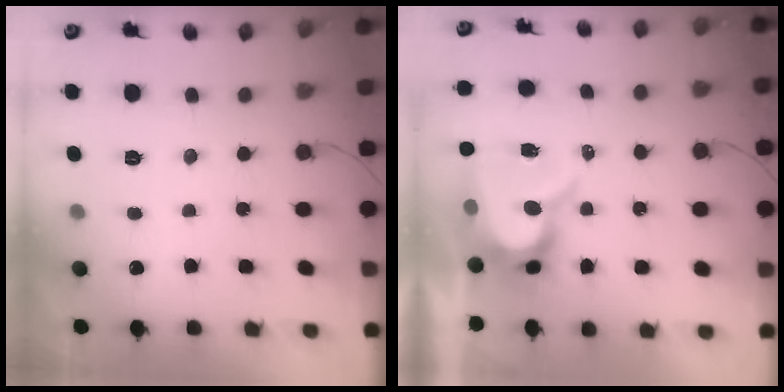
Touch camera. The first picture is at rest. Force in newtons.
{"total": 10.5, "press": 10.5, "slide": 1.0}